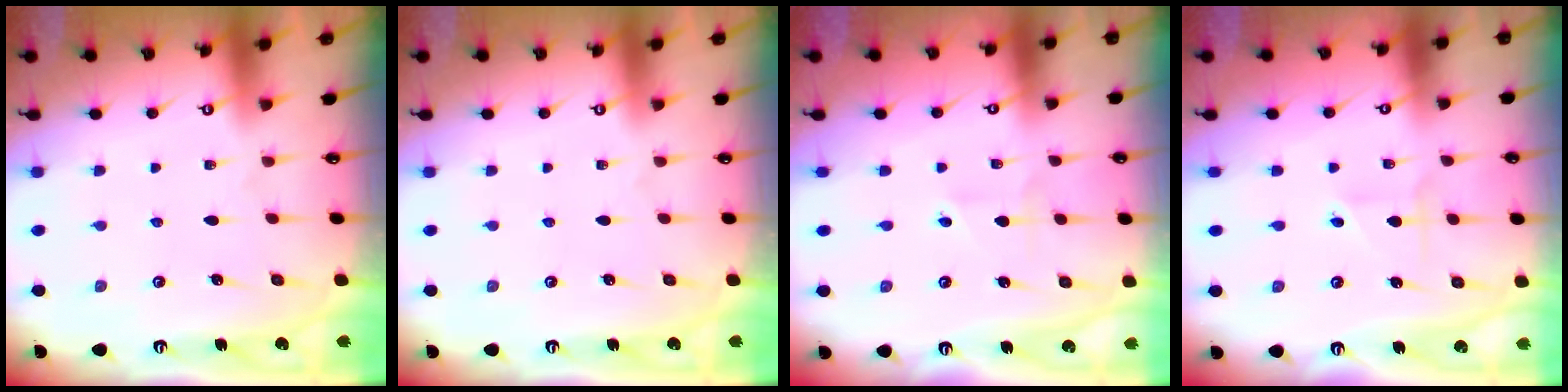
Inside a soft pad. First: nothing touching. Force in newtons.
{"total": 0.0}
{"total": 1.5, "press": 1.4, "slide": 0.5}
{"total": 1.9, "press": 1.6, "slide": 0.9}